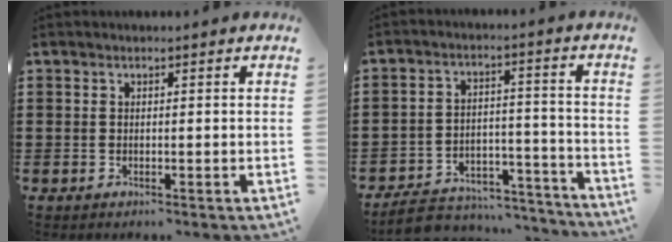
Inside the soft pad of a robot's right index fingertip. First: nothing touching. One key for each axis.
{"total": 6.5, "fx": -6.1, "fy": 2.0, "fz": 1.5, "tx": -0.026, "ty": 0.019, "tz": -0.117}